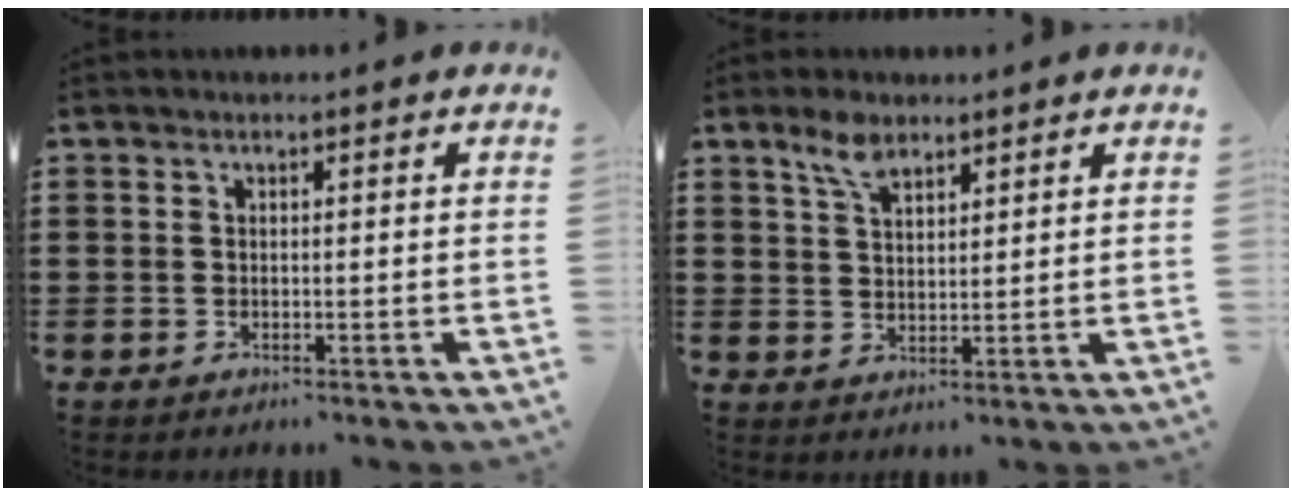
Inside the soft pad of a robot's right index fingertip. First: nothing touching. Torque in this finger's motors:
{"motor_torque": [0.51, 0.36, 0.08, 0.04]}